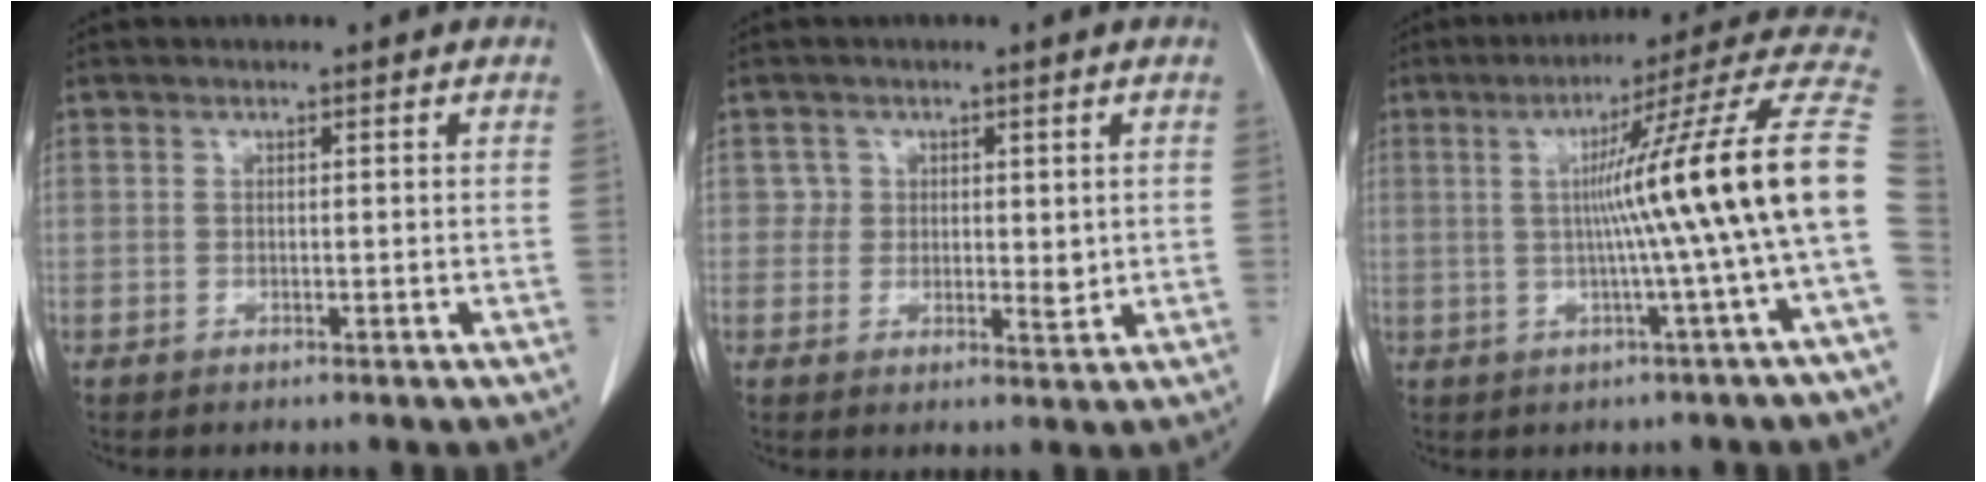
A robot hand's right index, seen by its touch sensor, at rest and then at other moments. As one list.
[{"total": 3.0, "force": [0.8, 2.6, 1.4], "torque": [-0.007, -0.005, 0.009]}, {"total": 17.8, "force": [-0.5, -2.5, 17.6], "torque": [-0.226, 0.023, -0.018]}]